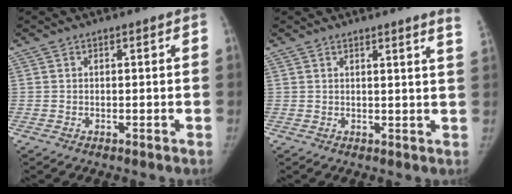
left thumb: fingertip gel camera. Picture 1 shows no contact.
{"total": 4.2, "force": [3.5, -0.8, 2.3], "torque": [-0.024, -0.021, 0.029]}